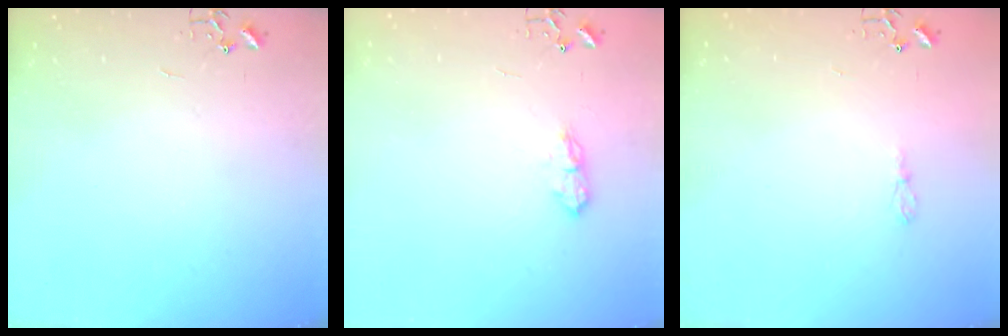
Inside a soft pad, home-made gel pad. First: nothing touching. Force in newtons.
{"total": 9.0, "press": 9.0, "slide": 1.0}
{"total": 3.8, "press": 3.7, "slide": 0.6}